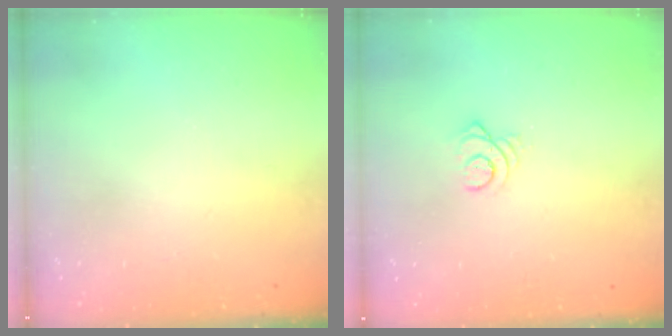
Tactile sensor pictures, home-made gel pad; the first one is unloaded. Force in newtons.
{"total": 3.2, "press": 3.2, "slide": 0.1}